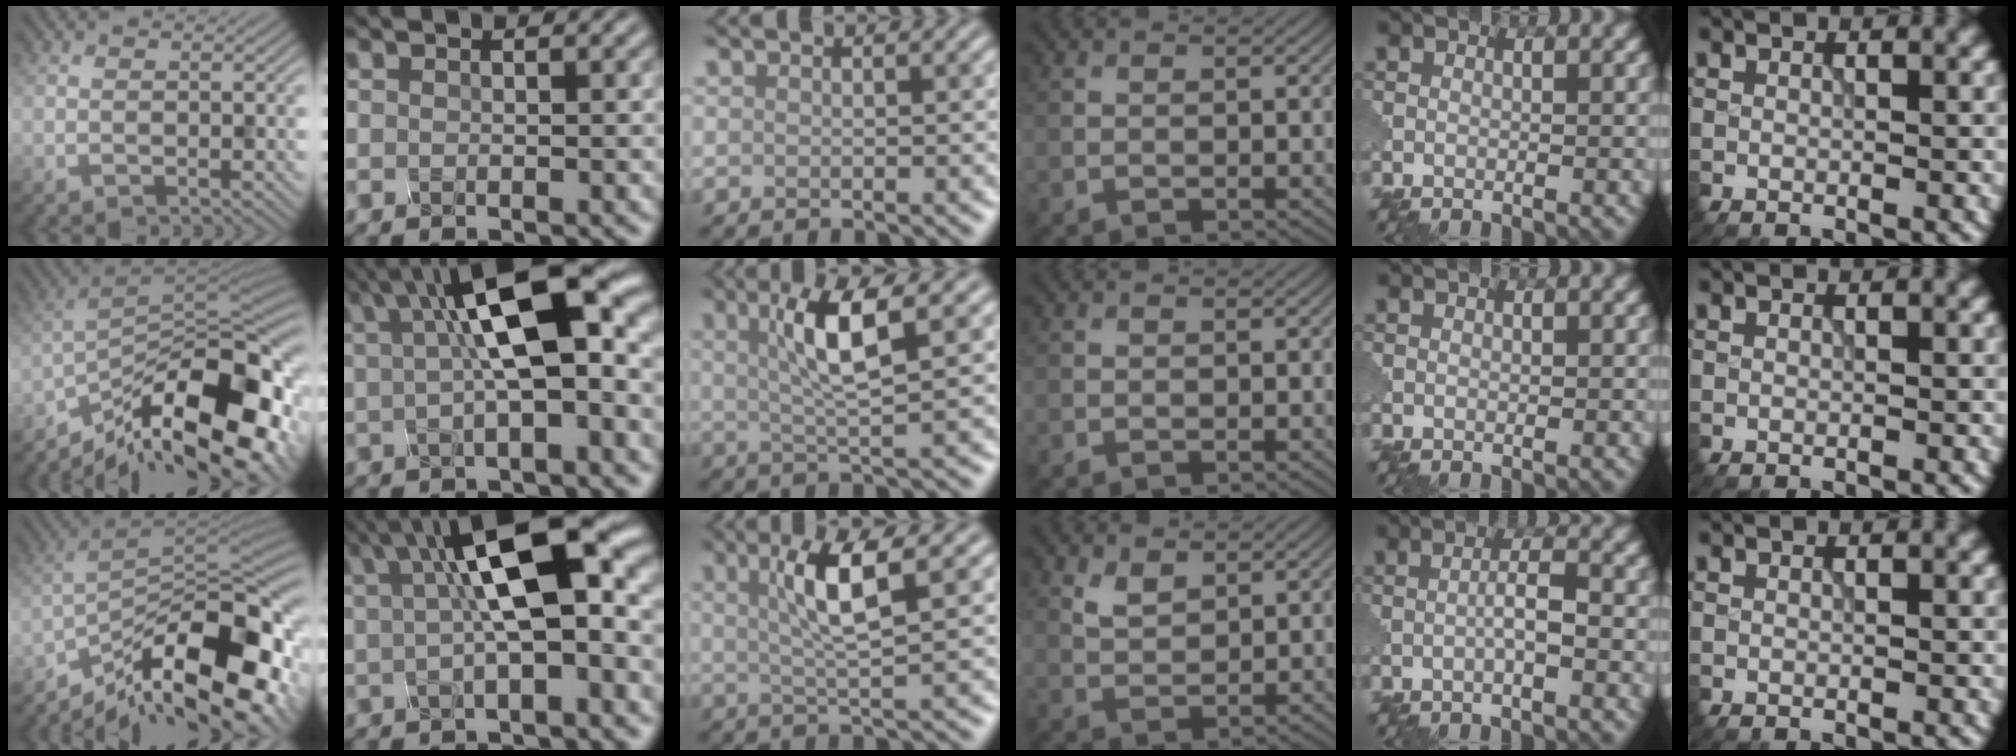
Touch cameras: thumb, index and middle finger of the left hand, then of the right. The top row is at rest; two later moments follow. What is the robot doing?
{"motion": "assemble", "object": "glue stick"}